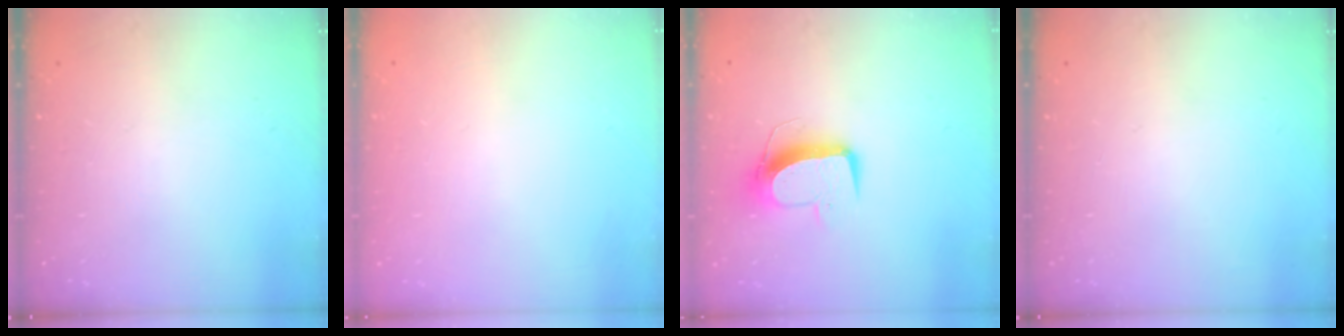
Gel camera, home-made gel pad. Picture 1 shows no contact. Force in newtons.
{"total": 0.0}
{"total": 10.0, "press": 9.9, "slide": 0.9}
{"total": 0.0}